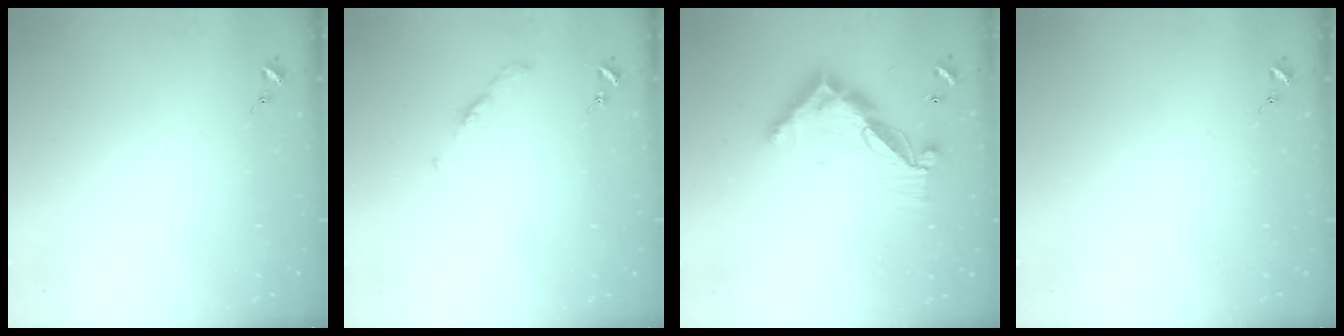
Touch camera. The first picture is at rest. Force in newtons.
{"total": 3.5, "press": 3.5, "slide": 0.4}
{"total": 13.7, "press": 13.6, "slide": 1.0}
{"total": 0.0}